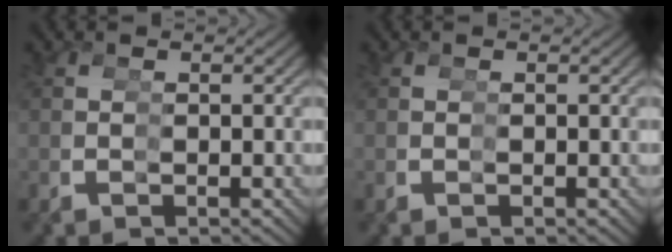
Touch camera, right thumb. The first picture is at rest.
{"total": 0.0}